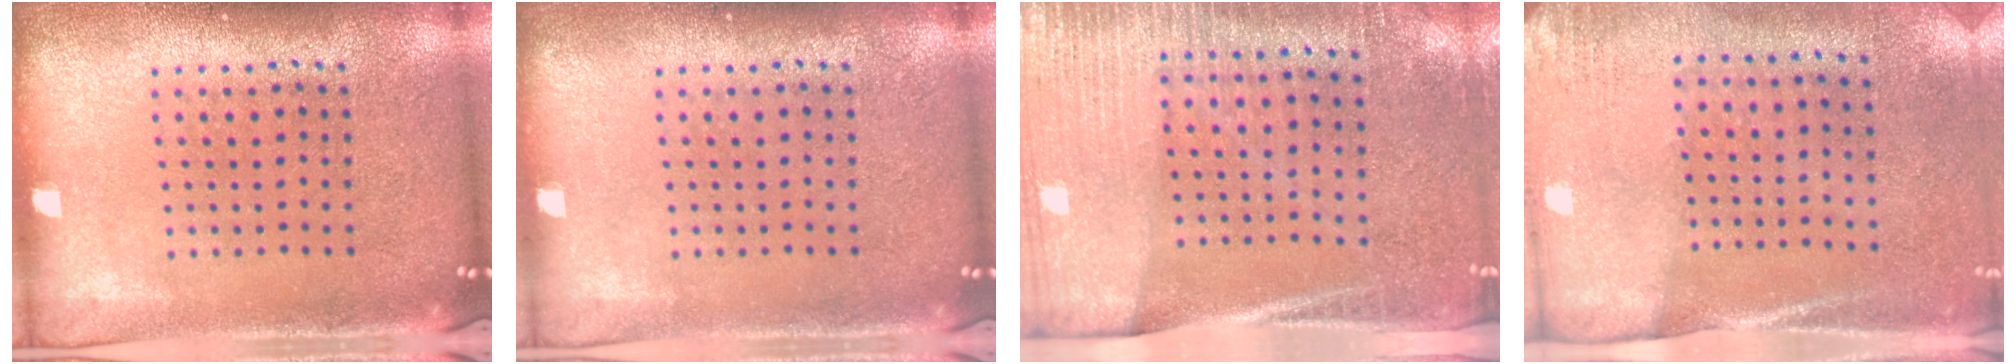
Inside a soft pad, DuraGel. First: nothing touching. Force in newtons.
{"total": 0.0}
{"total": 3.1, "press": 2.8, "slide": 1.3}
{"total": 2.6, "press": 2.3, "slide": 1.3}